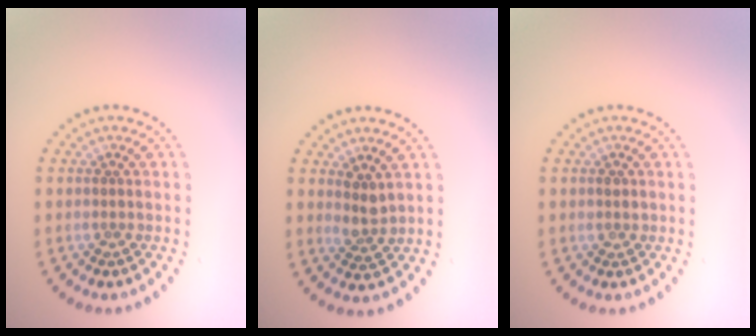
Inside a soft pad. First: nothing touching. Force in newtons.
{"total": 1.8, "press": 1.4, "slide": 1.1}
{"total": 0.8, "press": 0.8, "slide": 0.3}